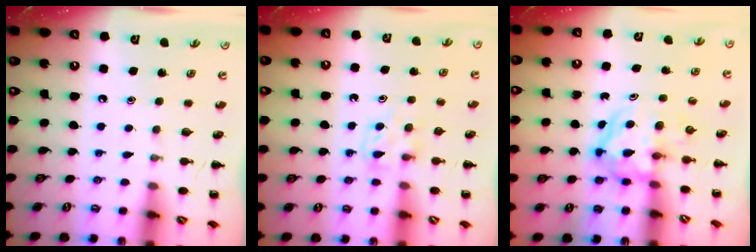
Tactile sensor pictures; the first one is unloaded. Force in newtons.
{"total": 3.6, "press": 3.3, "slide": 1.3}
{"total": 3.8, "press": 3.8, "slide": 0.5}